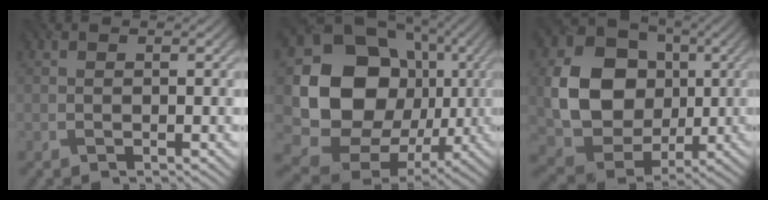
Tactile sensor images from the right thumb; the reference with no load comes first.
{"total": 18.3, "force": [0.4, 15.4, 10.0], "torque": [-0.193, -0.047, 0.018]}
{"total": 14.4, "force": [0.5, 12.0, 8.1], "torque": [-0.181, -0.021, 0.009]}